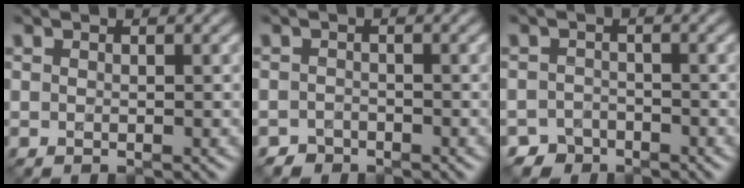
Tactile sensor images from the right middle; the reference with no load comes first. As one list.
[{"total": 1.5, "force": [-1.3, 0.7, -0.4], "torque": [0.007, -0.006, -0.025]}, {"total": 2.9, "force": [-2.4, 1.5, -0.3], "torque": [0.017, 0.001, -0.044]}]